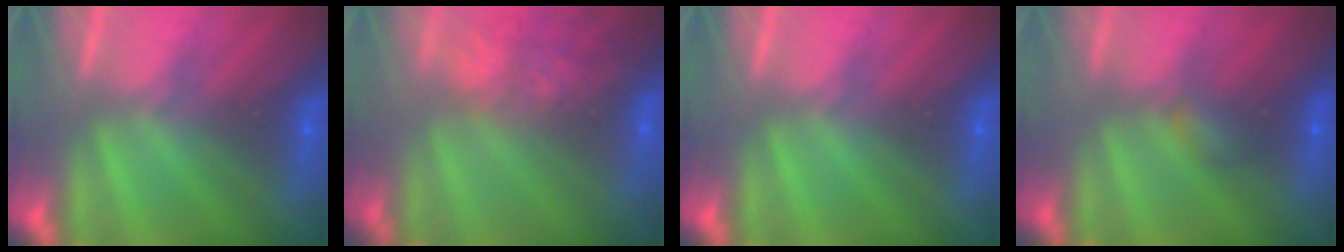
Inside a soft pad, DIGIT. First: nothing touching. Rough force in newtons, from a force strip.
{"total": 7.9}
{"total": 0.0}
{"total": 2.2}